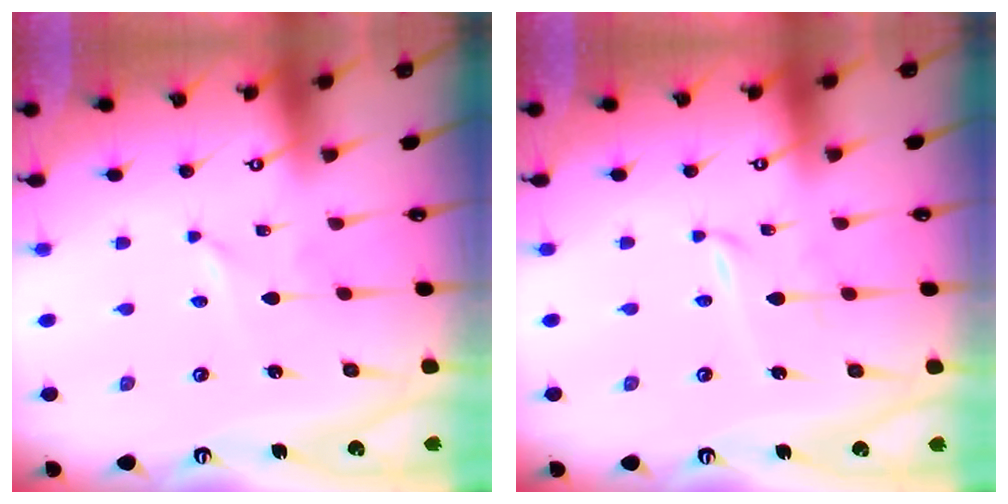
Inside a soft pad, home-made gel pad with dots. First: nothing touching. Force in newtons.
{"total": 1.5, "press": 1.5, "slide": 0.2}